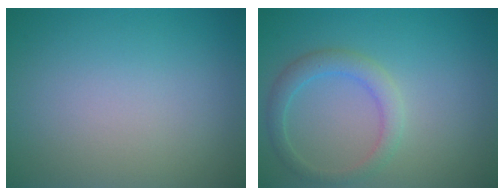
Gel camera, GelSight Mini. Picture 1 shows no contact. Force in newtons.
{"total": 2.5, "press": 2.5, "slide": 0.0}